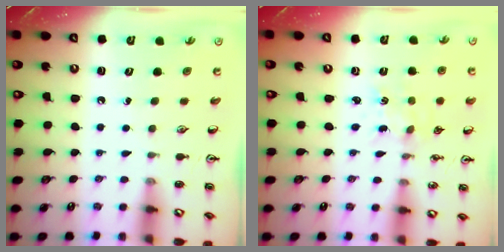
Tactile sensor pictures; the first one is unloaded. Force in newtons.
{"total": 1.4, "press": 1.4, "slide": 0.2}